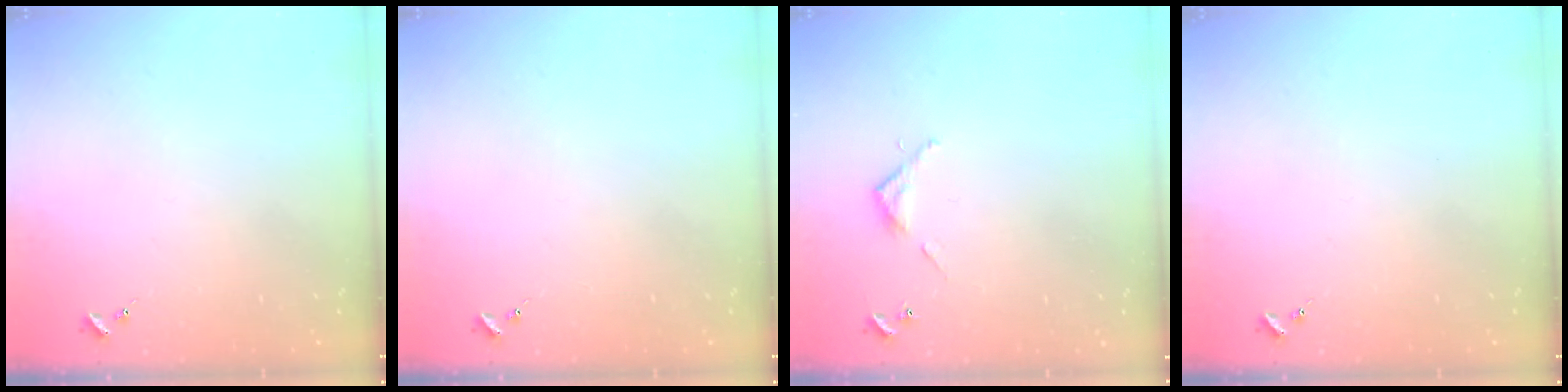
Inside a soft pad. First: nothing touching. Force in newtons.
{"total": 0.0}
{"total": 3.2, "press": 3.2, "slide": 0.2}
{"total": 0.0}